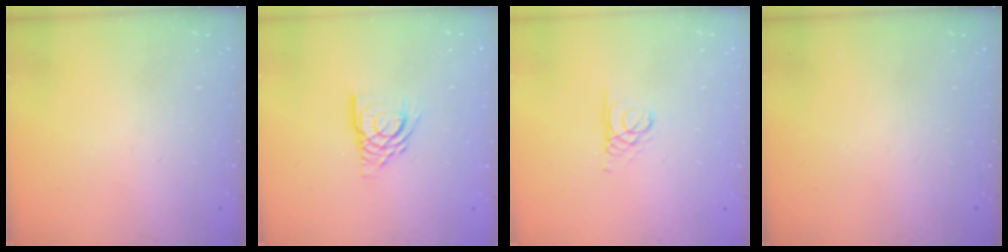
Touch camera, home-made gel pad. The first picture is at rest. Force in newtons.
{"total": 11.3, "press": 11.3, "slide": 1.3}
{"total": 1.4, "press": 1.3, "slide": 0.1}
{"total": 0.0}